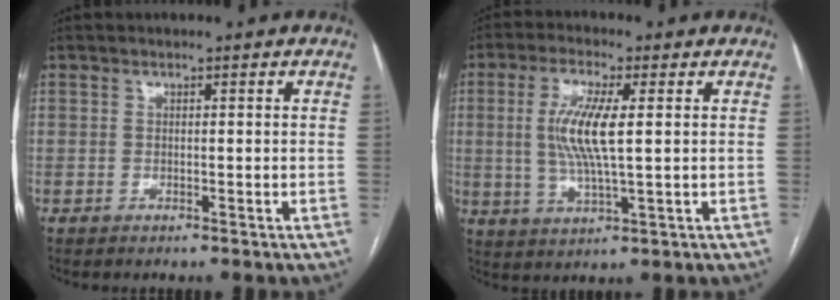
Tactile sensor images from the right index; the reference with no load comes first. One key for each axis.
{"total": 8.6, "fx": 1.1, "fy": 1.3, "fz": 8.5, "tx": -0.179, "ty": -0.002, "tz": 0.023}